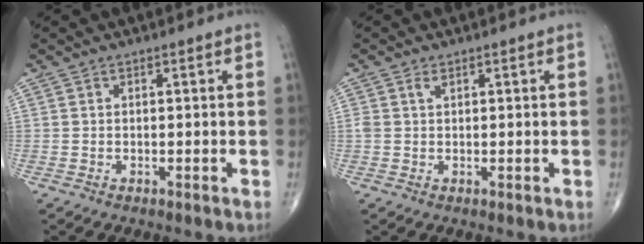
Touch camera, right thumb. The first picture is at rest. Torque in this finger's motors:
{"motor_torque": [0.00, -0.03, 0.24, 0.16, 0.00]}